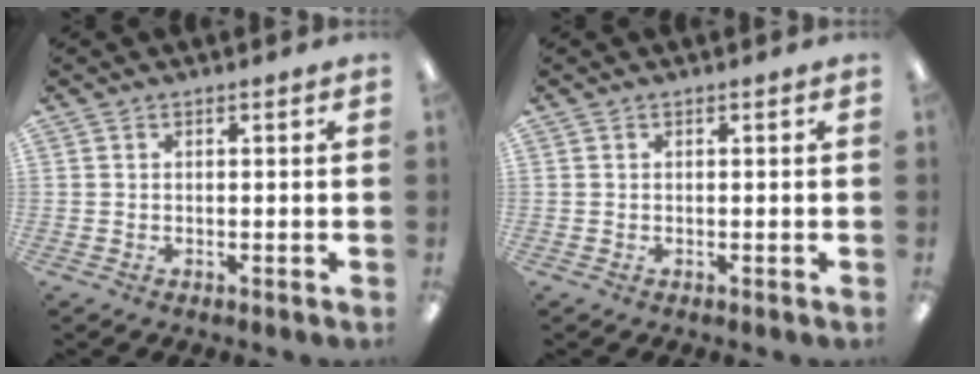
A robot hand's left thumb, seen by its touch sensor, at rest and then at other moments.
{"total": 0.0}